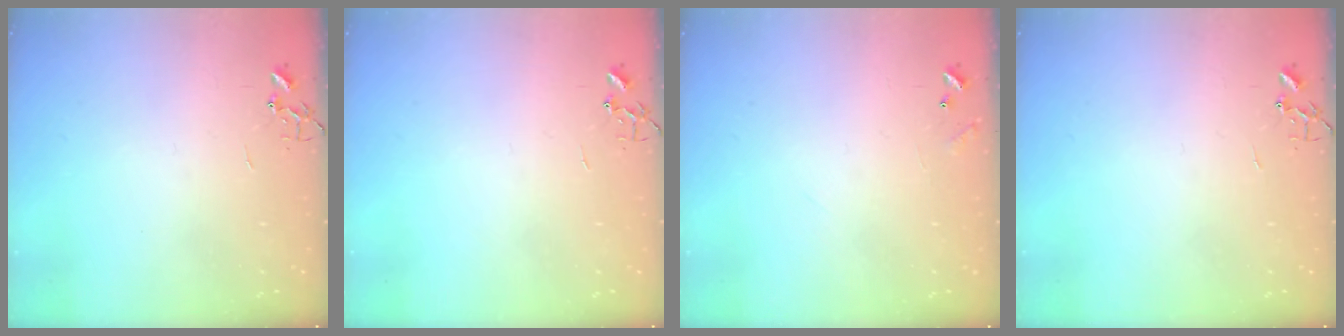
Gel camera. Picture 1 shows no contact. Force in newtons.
{"total": 0.0}
{"total": 6.9, "press": 6.9, "slide": 0.4}
{"total": 0.0}